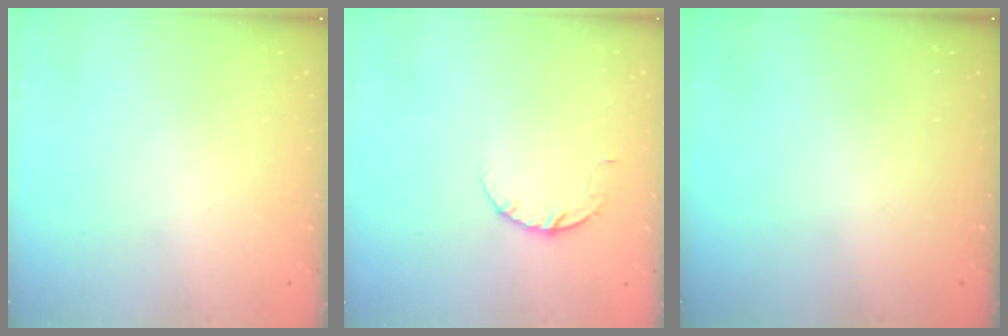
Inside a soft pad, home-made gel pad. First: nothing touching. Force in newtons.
{"total": 4.5, "press": 4.5, "slide": 0.5}
{"total": 0.0}